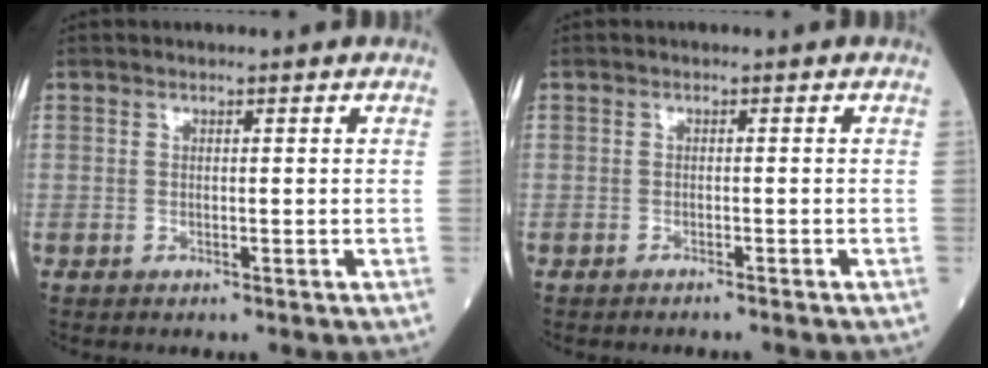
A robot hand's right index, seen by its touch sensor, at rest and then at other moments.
{"total": 1.7, "force": [-1.6, -0.1, 0.6], "torque": [-0.011, 0.001, -0.019]}